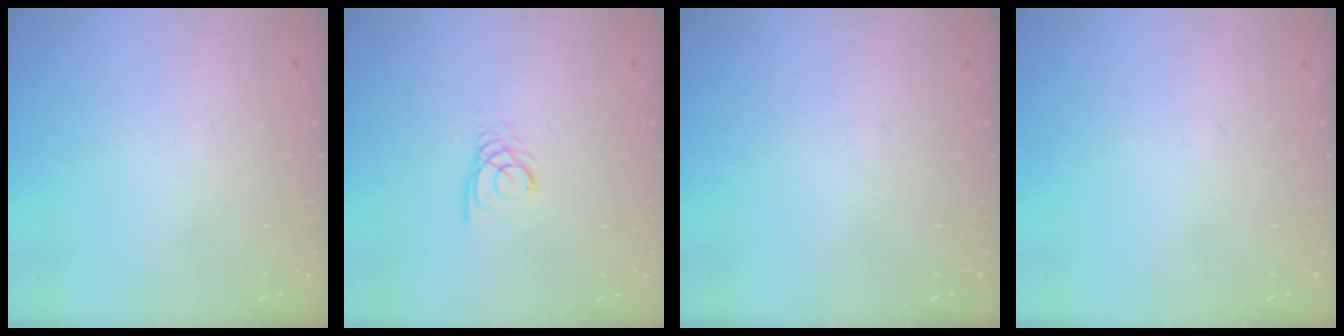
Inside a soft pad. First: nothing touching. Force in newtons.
{"total": 2.7, "press": 2.7, "slide": 0.1}
{"total": 0.0}
{"total": 0.0}